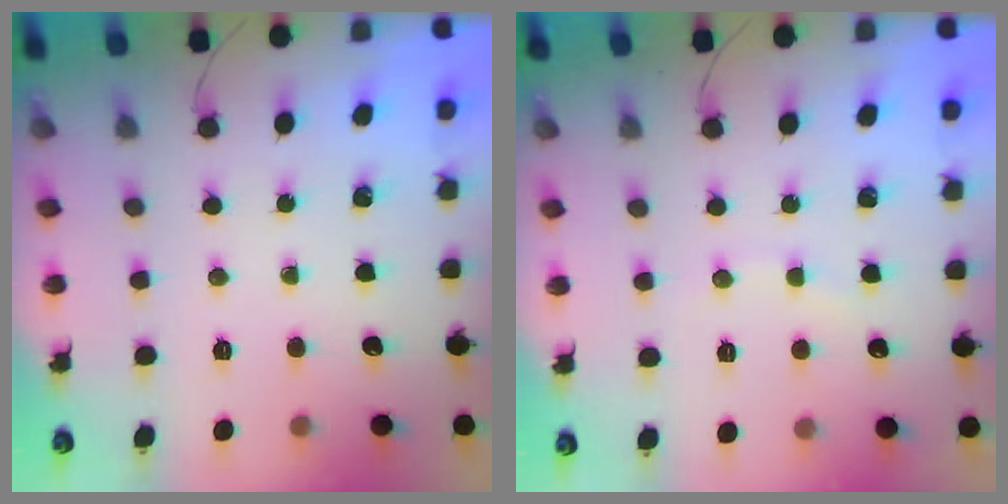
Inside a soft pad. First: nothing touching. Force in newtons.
{"total": 3.2, "press": 3.0, "slide": 1.0}